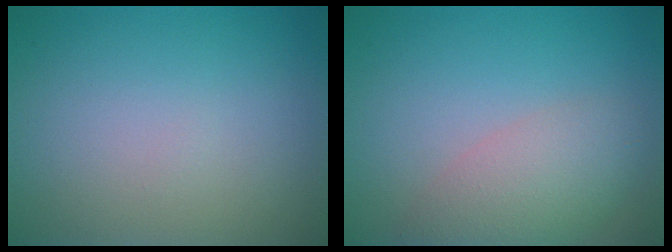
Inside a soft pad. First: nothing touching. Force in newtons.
{"total": 4.2, "press": 4.2, "slide": 0.3}